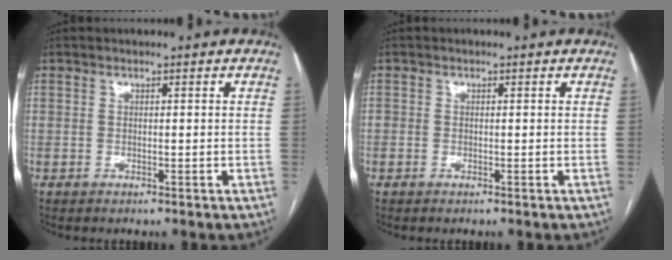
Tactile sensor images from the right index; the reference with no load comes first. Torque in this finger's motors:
{"motor_torque": [0.14, 0.00, 0.00, 0.02]}